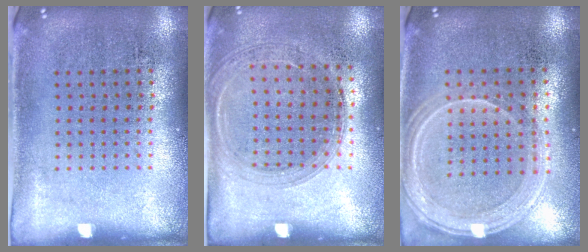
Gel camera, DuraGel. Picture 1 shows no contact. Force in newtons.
{"total": 1.5, "press": 1.4, "slide": 0.3}
{"total": 1.2, "press": 1.2, "slide": 0.3}